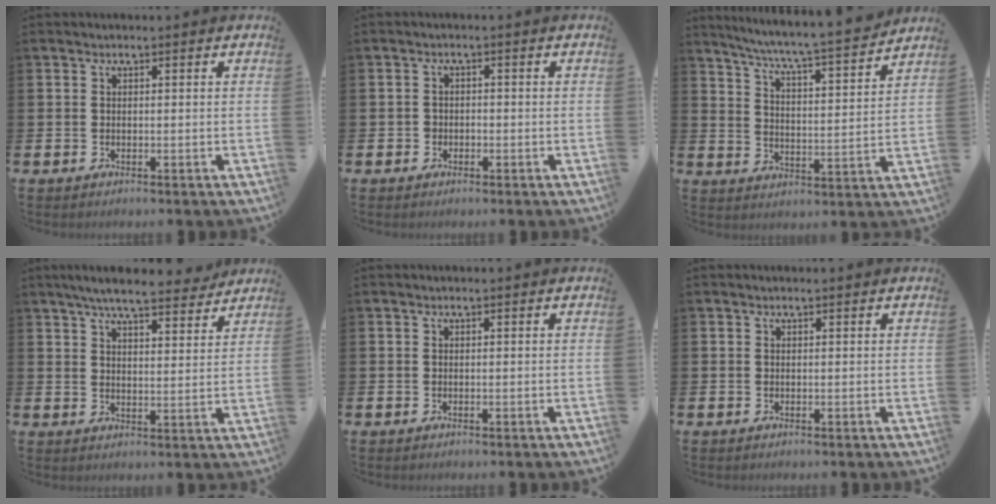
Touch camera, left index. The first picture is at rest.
{"total": 1.3, "force": [-0.6, 1.2, 0.3], "torque": [-0.005, 0.004, -0.015]}
{"total": 6.8, "force": [6.4, -0.2, 2.3], "torque": [-0.075, -0.053, 0.106]}
{"total": 6.9, "force": [6.4, 0.9, 2.4], "torque": [-0.050, -0.034, 0.109]}
{"total": 0.0}
{"total": 0.0}